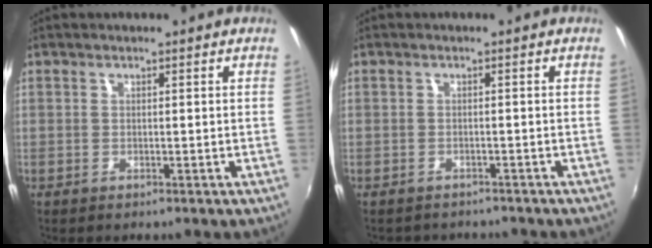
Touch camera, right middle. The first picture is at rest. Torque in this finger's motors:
{"motor_torque": [-0.11, 0.10, -0.07, 0.01]}